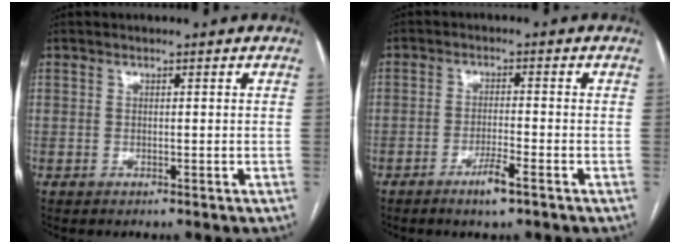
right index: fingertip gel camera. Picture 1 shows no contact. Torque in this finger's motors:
{"motor_torque": [0.09, 0.00, 0.22, 0.04]}